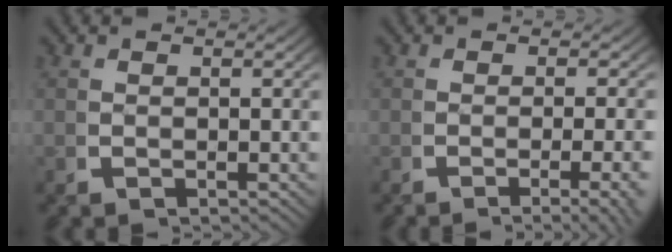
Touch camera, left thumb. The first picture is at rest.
{"total": 3.8, "force": [-2.0, 0.7, 3.2], "torque": [-0.051, -0.005, -0.029]}